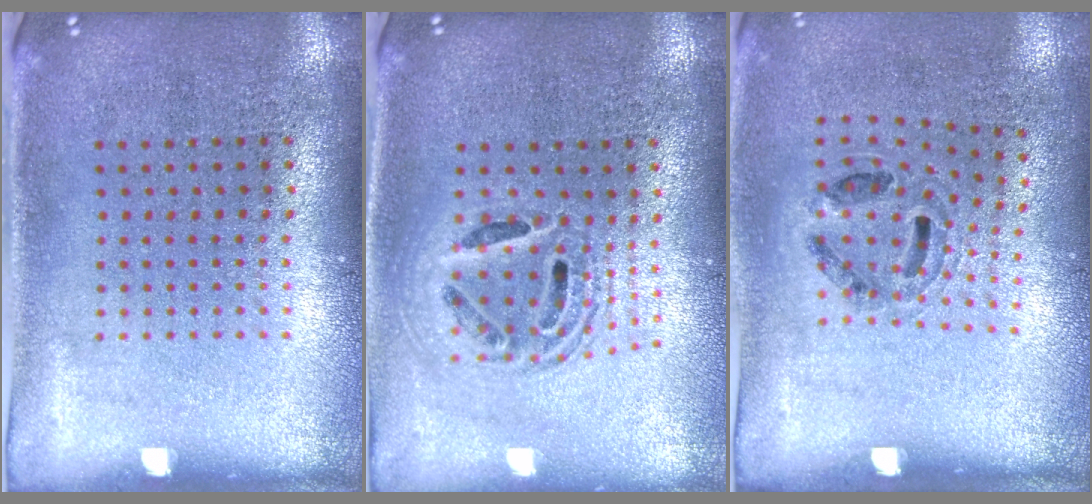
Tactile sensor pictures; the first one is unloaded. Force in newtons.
{"total": 1.7, "press": 1.4, "slide": 1.0}
{"total": 1.0, "press": 0.8, "slide": 0.6}